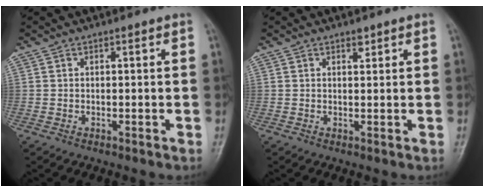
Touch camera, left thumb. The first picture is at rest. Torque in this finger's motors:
{"motor_torque": [0.17, -0.04, 0.47, 0.04, 0.10]}